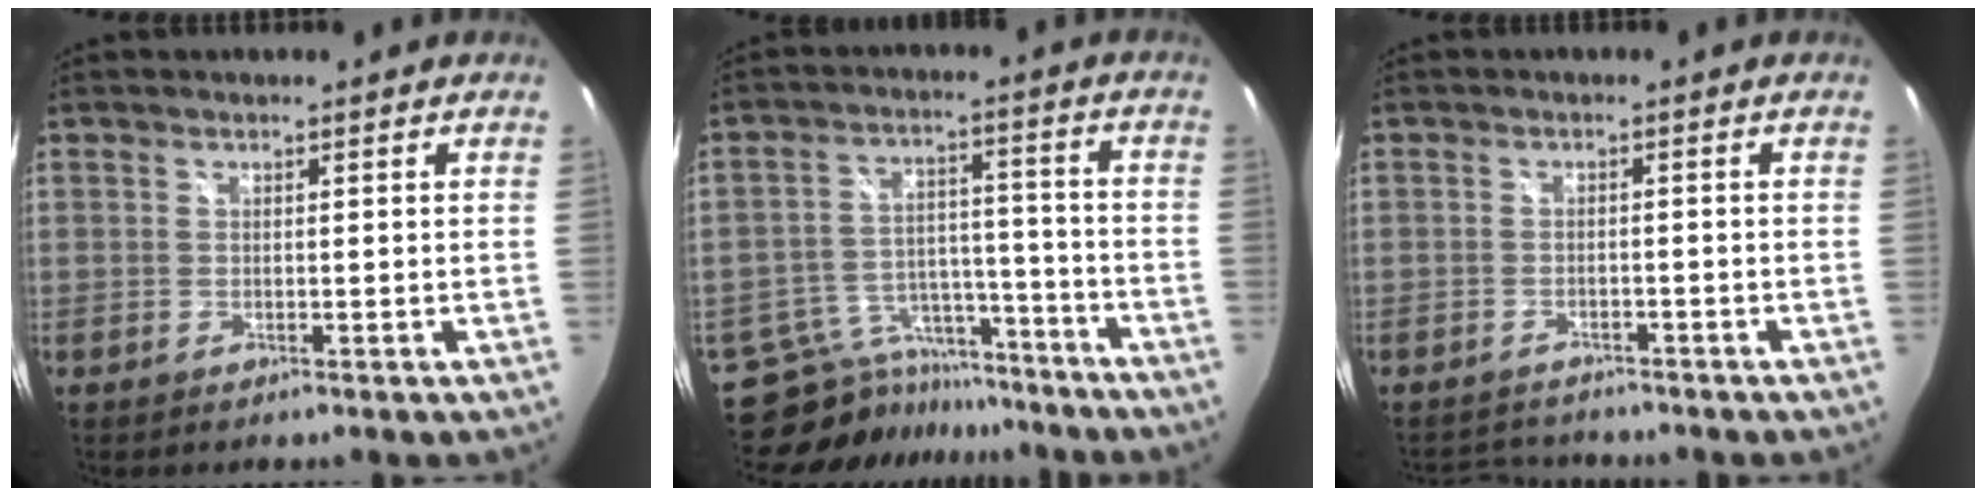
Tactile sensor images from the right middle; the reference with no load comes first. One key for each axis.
{"total": 13.8, "fx": -12.3, "fy": 6.1, "fz": 1.9, "tx": -0.052, "ty": 0.033, "tz": -0.176}
{"total": 4.9, "fx": -4.6, "fy": 1.7, "fz": 0.5, "tx": -0.020, "ty": 0.009, "tz": -0.071}